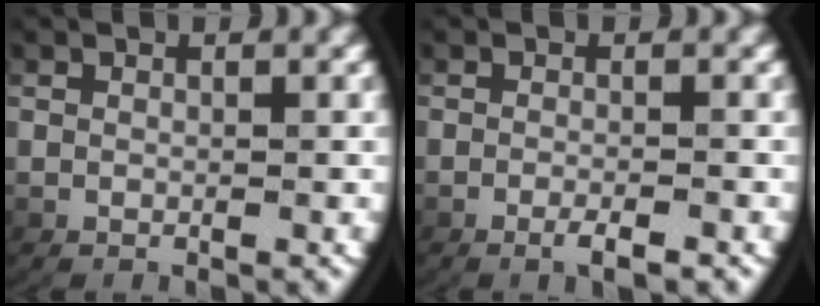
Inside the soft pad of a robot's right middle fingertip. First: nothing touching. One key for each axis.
{"total": 2.0, "fx": -1.5, "fy": 0.5, "fz": 1.3, "tx": -0.028, "ty": 0.005, "tz": -0.026}